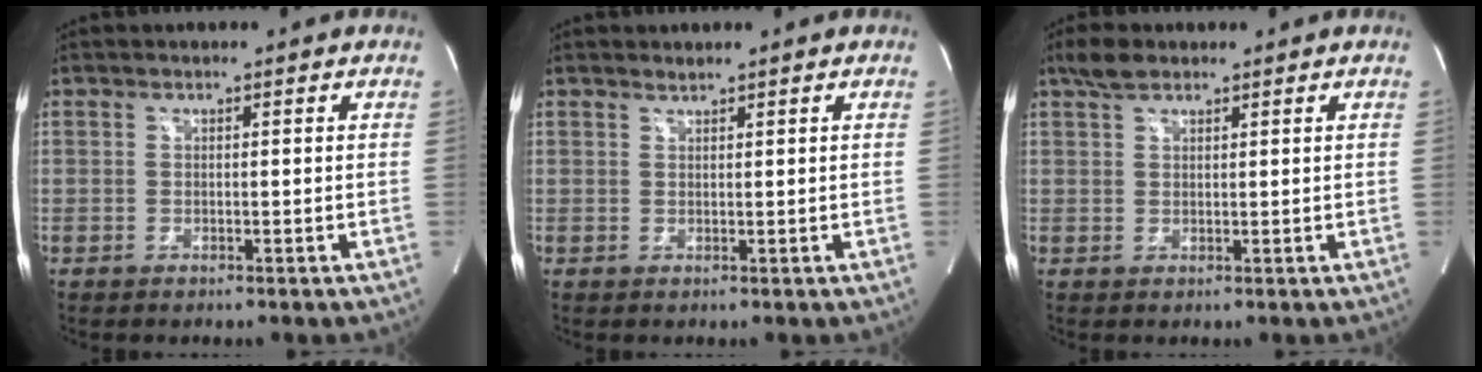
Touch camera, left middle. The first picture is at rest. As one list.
[{"total": 0.7, "force": [0.7, -0.1, 0.0], "torque": [-0.006, -0.002, 0.016]}, {"total": 3.1, "force": [2.3, 1.4, 1.4], "torque": [-0.033, 0.010, 0.045]}]